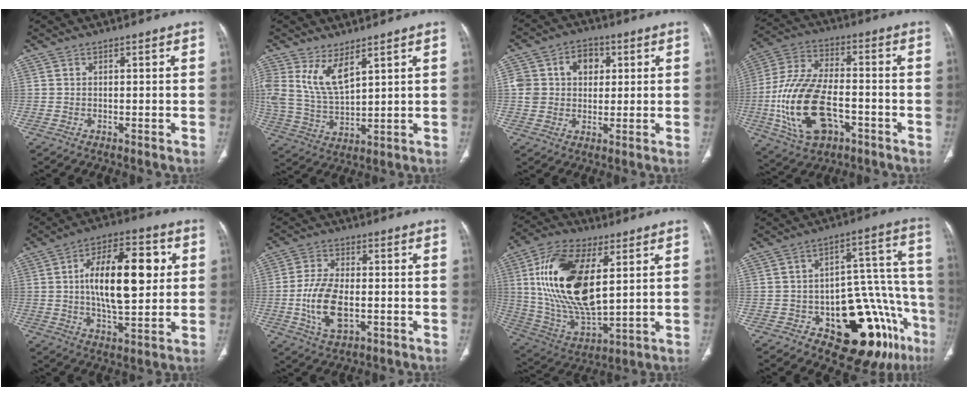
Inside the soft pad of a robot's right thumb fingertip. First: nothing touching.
{"total": 9.5, "force": [5.3, 3.9, 6.9], "torque": [-0.137, -0.028, 0.117]}
{"total": 9.8, "force": [2.4, 7.7, 5.6], "torque": [-0.061, 0.006, 0.041]}
{"total": 18.9, "force": [-5.4, 10.5, 14.8], "torque": [-0.295, 0.024, -0.091]}
{"total": 18.1, "force": [2.8, 8.0, 16.0], "torque": [-0.238, 0.009, 0.043]}
{"total": 10.5, "force": [-2.1, 5.6, 8.6], "torque": [-0.168, 0.004, -0.036]}
{"total": 22.8, "force": [5.5, 11.0, 19.2], "torque": [-0.367, -0.020, 0.104]}
{"total": 21.0, "force": [-10.5, 9.1, 15.7], "torque": [-0.130, 0.091, -0.134]}